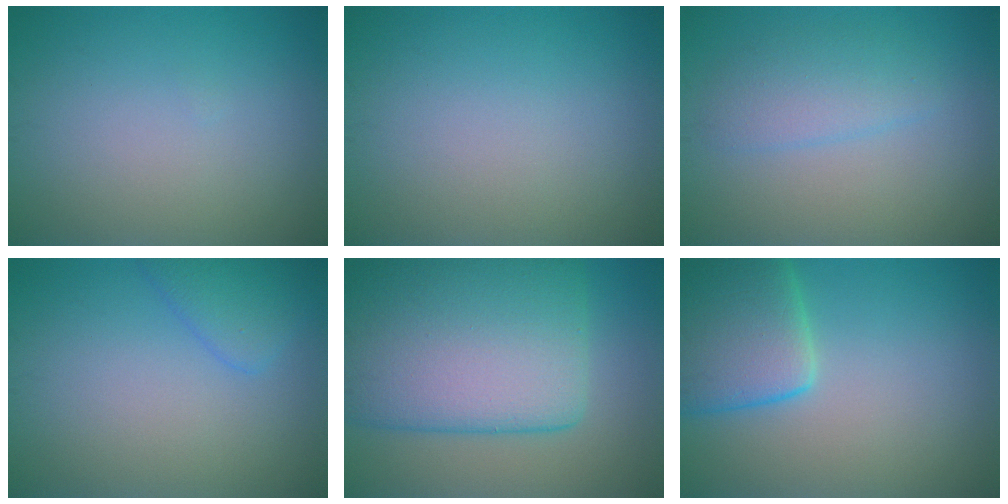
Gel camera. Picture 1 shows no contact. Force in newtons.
{"total": 0.0}
{"total": 2.6, "press": 2.6, "slide": 0.1}
{"total": 2.5, "press": 2.5, "slide": 0.2}
{"total": 14.3, "press": 14.3, "slide": 0.9}
{"total": 6.9, "press": 6.9, "slide": 0.3}